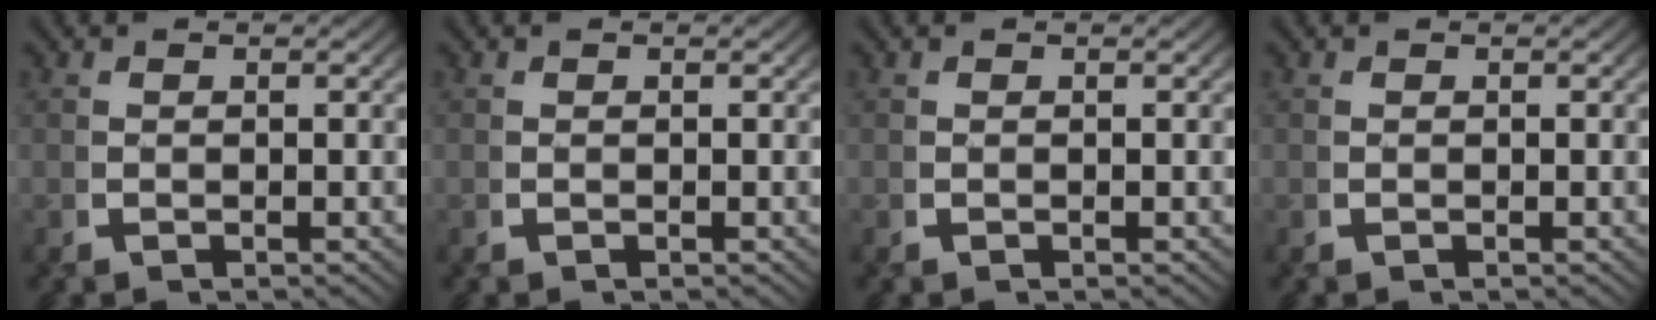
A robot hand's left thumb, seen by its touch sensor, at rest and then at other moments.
{"total": 0.0}
{"total": 0.0}
{"total": 0.0}